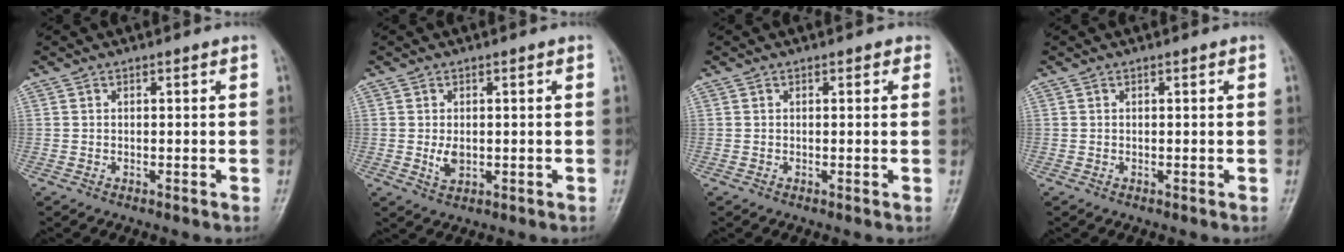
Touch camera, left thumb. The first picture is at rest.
{"total": 2.7, "force": [-0.2, 1.8, 2.0], "torque": [-0.032, -0.006, 0.003]}
{"total": 1.1, "force": [0.6, 0.7, 0.6], "torque": [0.007, -0.001, 0.001]}
{"total": 0.0}